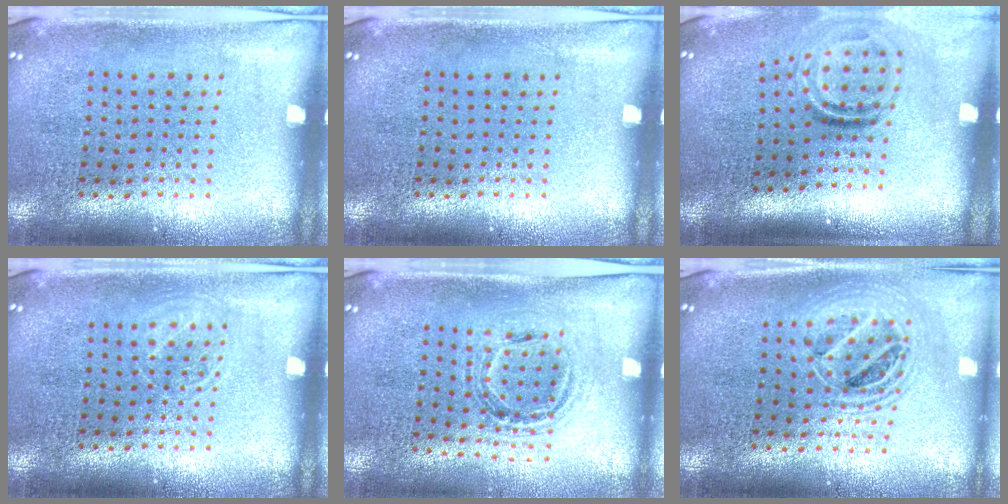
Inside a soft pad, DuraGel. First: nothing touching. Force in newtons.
{"total": 0.0}
{"total": 1.9, "press": 1.1, "slide": 1.6}
{"total": 1.0, "press": 1.0, "slide": 0.1}
{"total": 1.0, "press": 1.0, "slide": 0.1}
{"total": 1.8, "press": 1.5, "slide": 1.0}